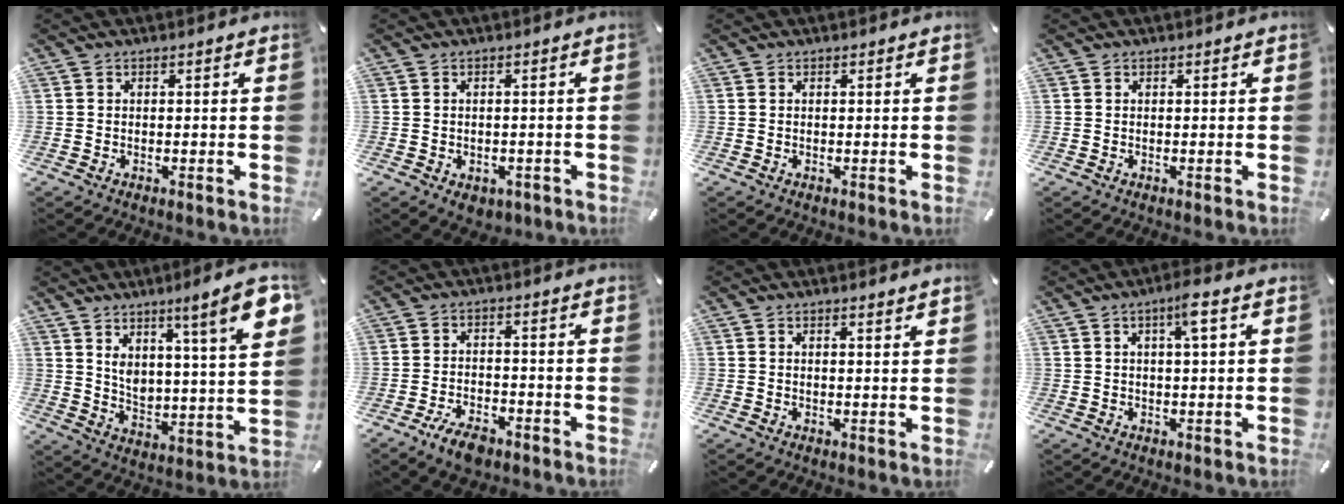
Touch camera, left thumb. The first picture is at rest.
{"total": 2.5, "force": [-1.1, 2.0, 1.0], "torque": [-0.020, 0.003, -0.021]}
{"total": 0.0}
{"total": 0.0}
{"total": 13.2, "force": [8.6, 2.4, 9.7], "torque": [-0.157, -0.045, 0.136]}
{"total": 5.5, "force": [-3.9, 2.6, 2.8], "torque": [-0.052, 0.021, -0.072]}
{"total": 1.2, "force": [1.1, 0.0, 0.6], "torque": [-0.011, -0.002, 0.020]}
{"total": 4.7, "force": [1.9, 0.7, 4.2], "torque": [-0.076, -0.001, 0.029]}